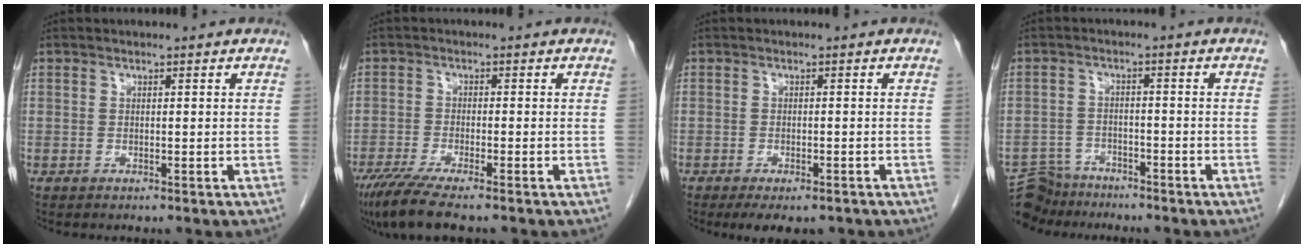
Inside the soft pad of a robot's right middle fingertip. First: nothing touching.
{"total": 7.8, "force": [-6.1, 0.6, 4.8], "torque": [-0.079, -0.020, -0.104]}
{"total": 5.6, "force": [-4.2, 2.3, 3.0], "torque": [-0.035, -0.005, -0.057]}
{"total": 6.4, "force": [-5.9, 2.4, -0.3], "torque": [0.007, 0.002, -0.106]}